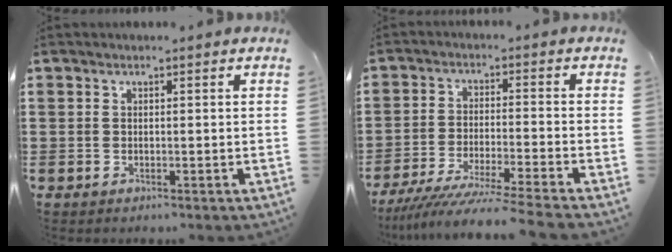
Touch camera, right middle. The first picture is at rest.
{"total": 6.9, "force": [-6.3, -0.8, 2.6], "torque": [-0.054, -0.021, -0.125]}